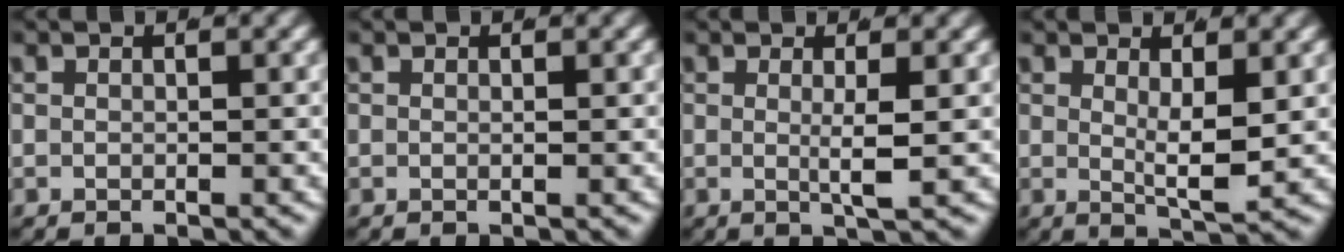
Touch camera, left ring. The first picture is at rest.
{"total": 0.0}
{"total": 2.2, "force": [0.3, -0.3, 2.2], "torque": [-0.041, -0.012, 0.008]}
{"total": 3.1, "force": [0.9, 0.3, 3.0], "torque": [-0.052, -0.020, 0.022]}